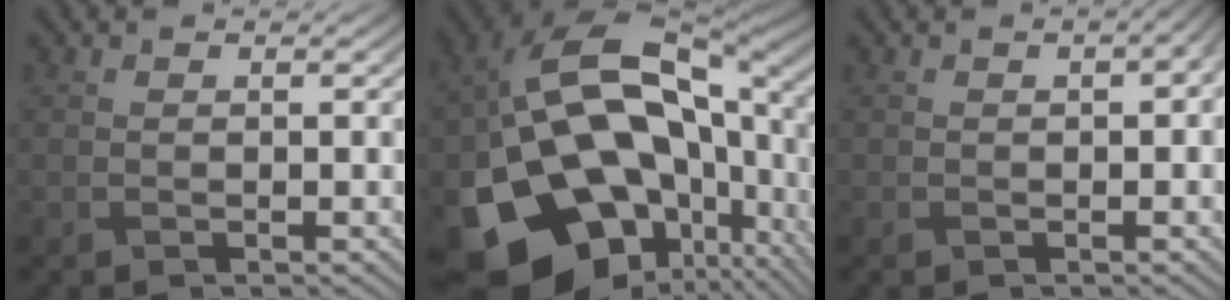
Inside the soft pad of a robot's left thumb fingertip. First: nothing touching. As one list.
[{"total": 22.6, "force": [-4.1, 16.4, 15.1], "torque": [-0.306, -0.065, -0.033]}, {"total": 2.6, "force": [0.3, 1.1, 2.4], "torque": [-0.035, 0.003, 0.010]}]